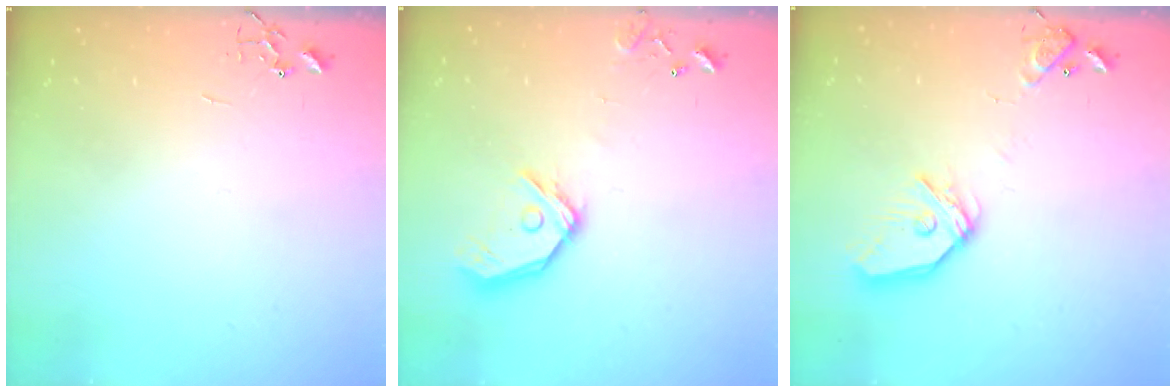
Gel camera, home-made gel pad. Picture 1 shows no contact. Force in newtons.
{"total": 14.2, "press": 14.0, "slide": 2.3}
{"total": 14.7, "press": 14.6, "slide": 1.9}